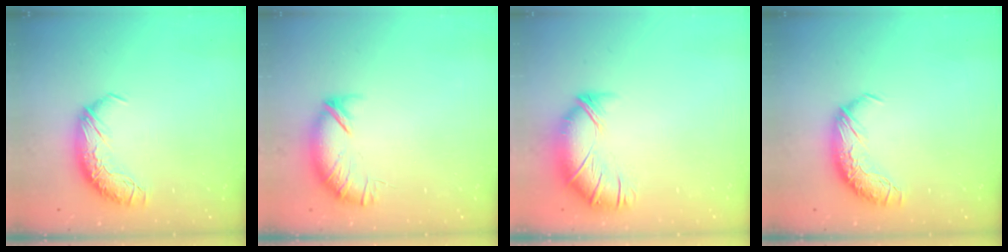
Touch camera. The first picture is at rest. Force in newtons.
{"total": 5.3, "press": 4.9, "slide": 2.0}
{"total": 3.4, "press": 2.8, "slide": 2.0}
{"total": 0.0}